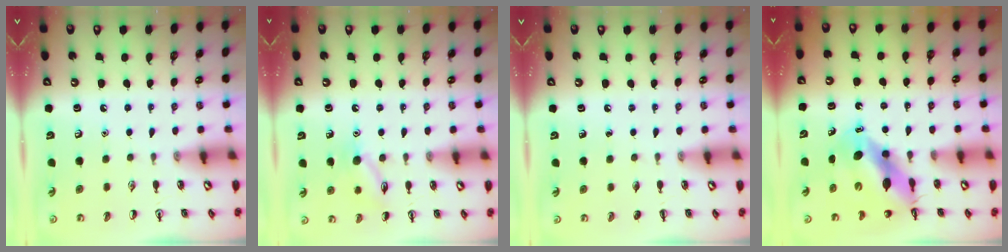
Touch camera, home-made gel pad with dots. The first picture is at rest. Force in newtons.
{"total": 9.6, "press": 9.5, "slide": 0.6}
{"total": 0.0}
{"total": 11.1, "press": 10.6, "slide": 3.0}